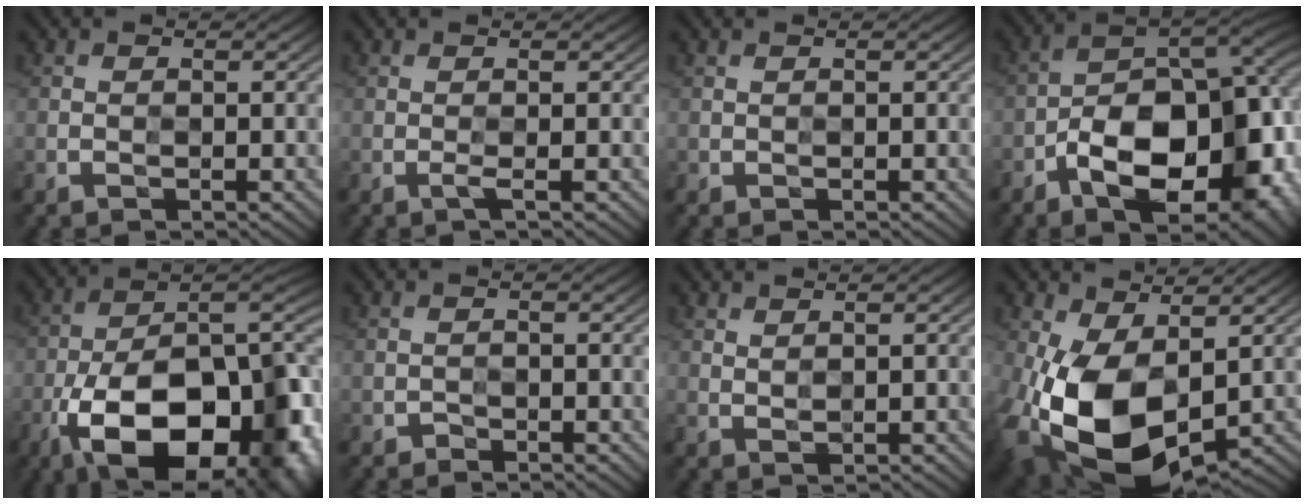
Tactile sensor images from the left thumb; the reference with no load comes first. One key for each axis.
{"total": 0.8, "fx": 0.2, "fy": -0.7, "fz": -0.1, "tx": -0.007, "ty": 0.000, "tz": 0.000}
{"total": 0.0}
{"total": 16.7, "fx": -7.0, "fy": 9.3, "fz": 12.0, "tx": -0.173, "ty": -0.018, "tz": -0.102}
{"total": 19.8, "fx": -10.1, "fy": 9.3, "fz": 14.2, "tx": -0.215, "ty": -0.039, "tz": -0.145}
{"total": 0.9, "fx": -0.7, "fy": 0.3, "fz": -0.4, "tx": 0.006, "ty": -0.002, "tz": -0.014}
{"total": 1.6, "fx": 1.5, "fy": -0.3, "fz": -0.3, "tx": -0.005, "ty": -0.001, "tz": 0.030}
{"total": 13.3, "fx": -1.6, "fy": 8.6, "fz": 10.1, "tx": -0.250, "ty": -0.036, "tz": -0.013}